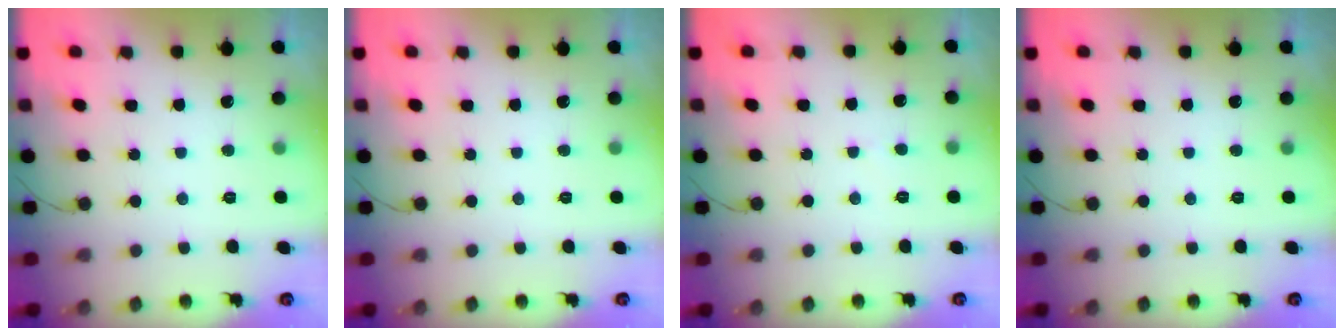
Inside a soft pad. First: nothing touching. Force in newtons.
{"total": 0.0}
{"total": 2.1, "press": 2.1, "slide": 0.2}
{"total": 0.0}